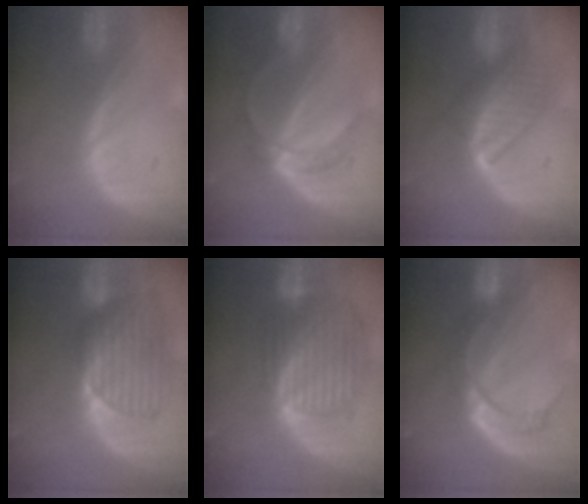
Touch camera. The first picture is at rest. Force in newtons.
{"total": 5.0, "press": 4.8, "slide": 1.5}
{"total": 6.4, "press": 6.4, "slide": 0.6}
{"total": 9.4, "press": 8.3, "slide": 4.2}
{"total": 10.3, "press": 8.7, "slide": 5.6}
{"total": 8.8, "press": 7.3, "slide": 5.0}